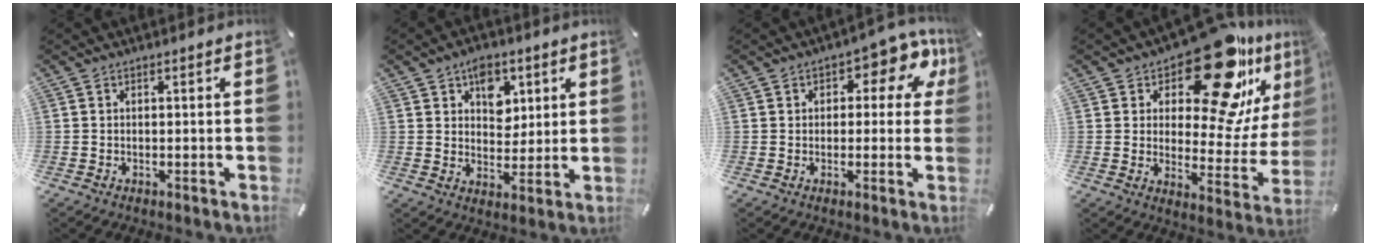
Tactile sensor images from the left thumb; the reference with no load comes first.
{"total": 7.4, "force": [3.7, 5.7, 2.9], "torque": [-0.027, -0.010, 0.062]}
{"total": 9.1, "force": [3.6, 5.2, 6.5], "torque": [-0.073, -0.015, 0.058]}
{"total": 23.1, "force": [16.0, 8.9, 14.0], "torque": [-0.193, -0.124, 0.264]}